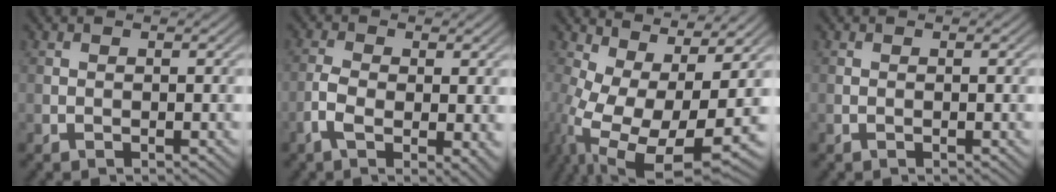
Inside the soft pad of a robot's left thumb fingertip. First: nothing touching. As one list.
[{"total": 5.8, "force": [-1.6, 2.4, 5.1], "torque": [-0.107, -0.007, -0.030]}, {"total": 16.0, "force": [-1.8, 7.8, 13.9], "torque": [-0.275, -0.039, -0.006]}, {"total": 0.0}]